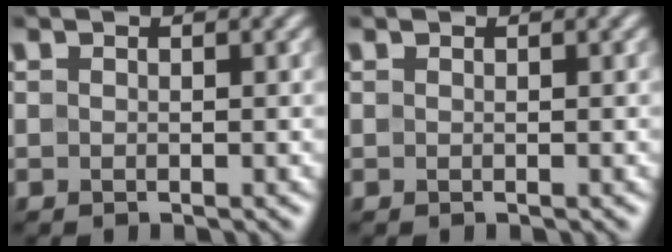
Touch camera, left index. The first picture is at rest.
{"total": 0.0}